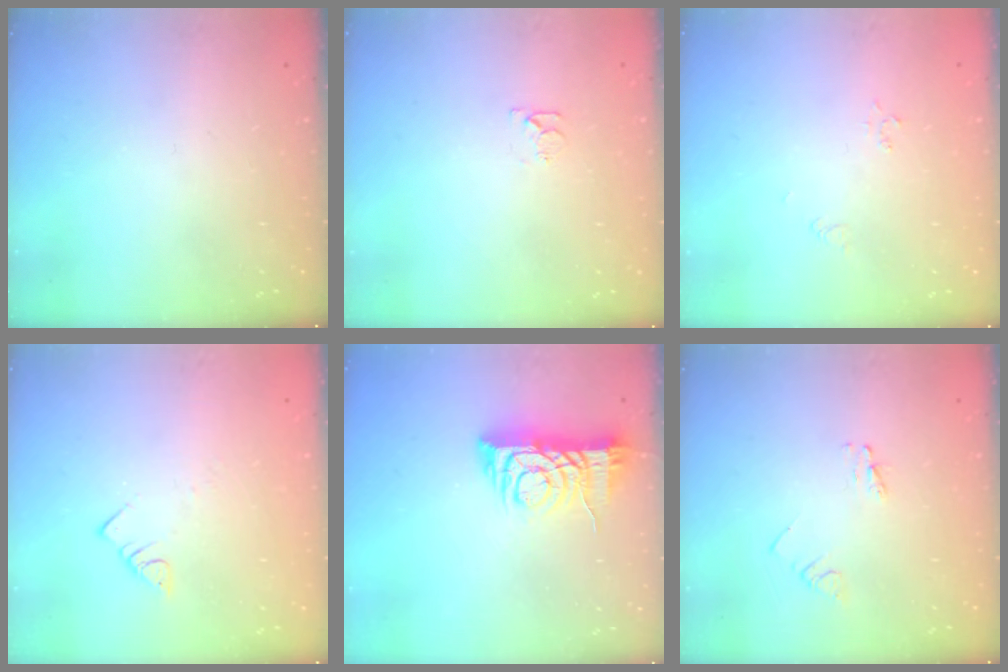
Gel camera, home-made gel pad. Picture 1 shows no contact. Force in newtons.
{"total": 3.6, "press": 3.6, "slide": 0.3}
{"total": 2.4, "press": 2.4, "slide": 0.3}
{"total": 3.0, "press": 3.0, "slide": 0.0}
{"total": 9.1, "press": 9.1, "slide": 1.0}
{"total": 2.6, "press": 2.6, "slide": 0.4}